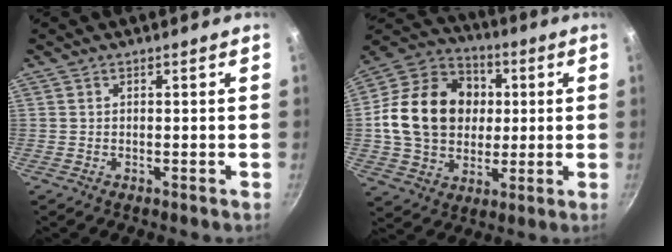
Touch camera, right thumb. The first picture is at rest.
{"total": 21.1, "force": [1.9, 16.8, 12.6], "torque": [-0.191, 0.024, 0.030]}